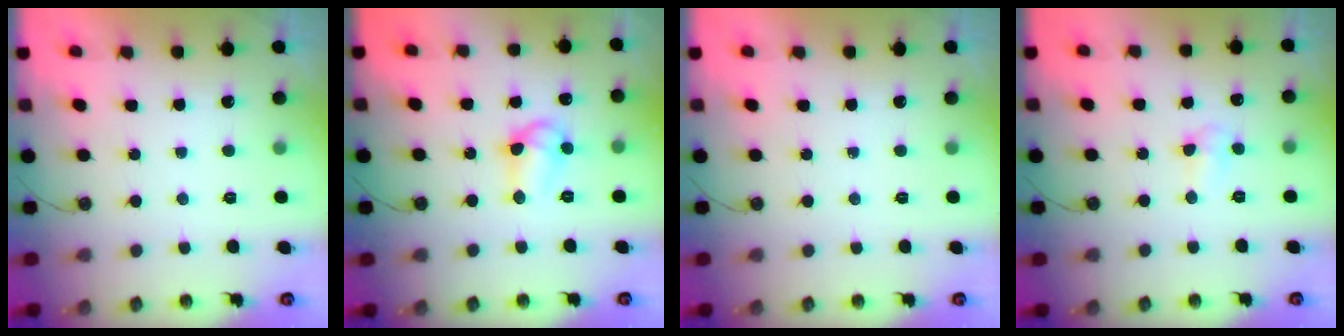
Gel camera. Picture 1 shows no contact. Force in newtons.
{"total": 8.8, "press": 8.8, "slide": 0.7}
{"total": 0.0}
{"total": 4.9, "press": 4.8, "slide": 0.8}